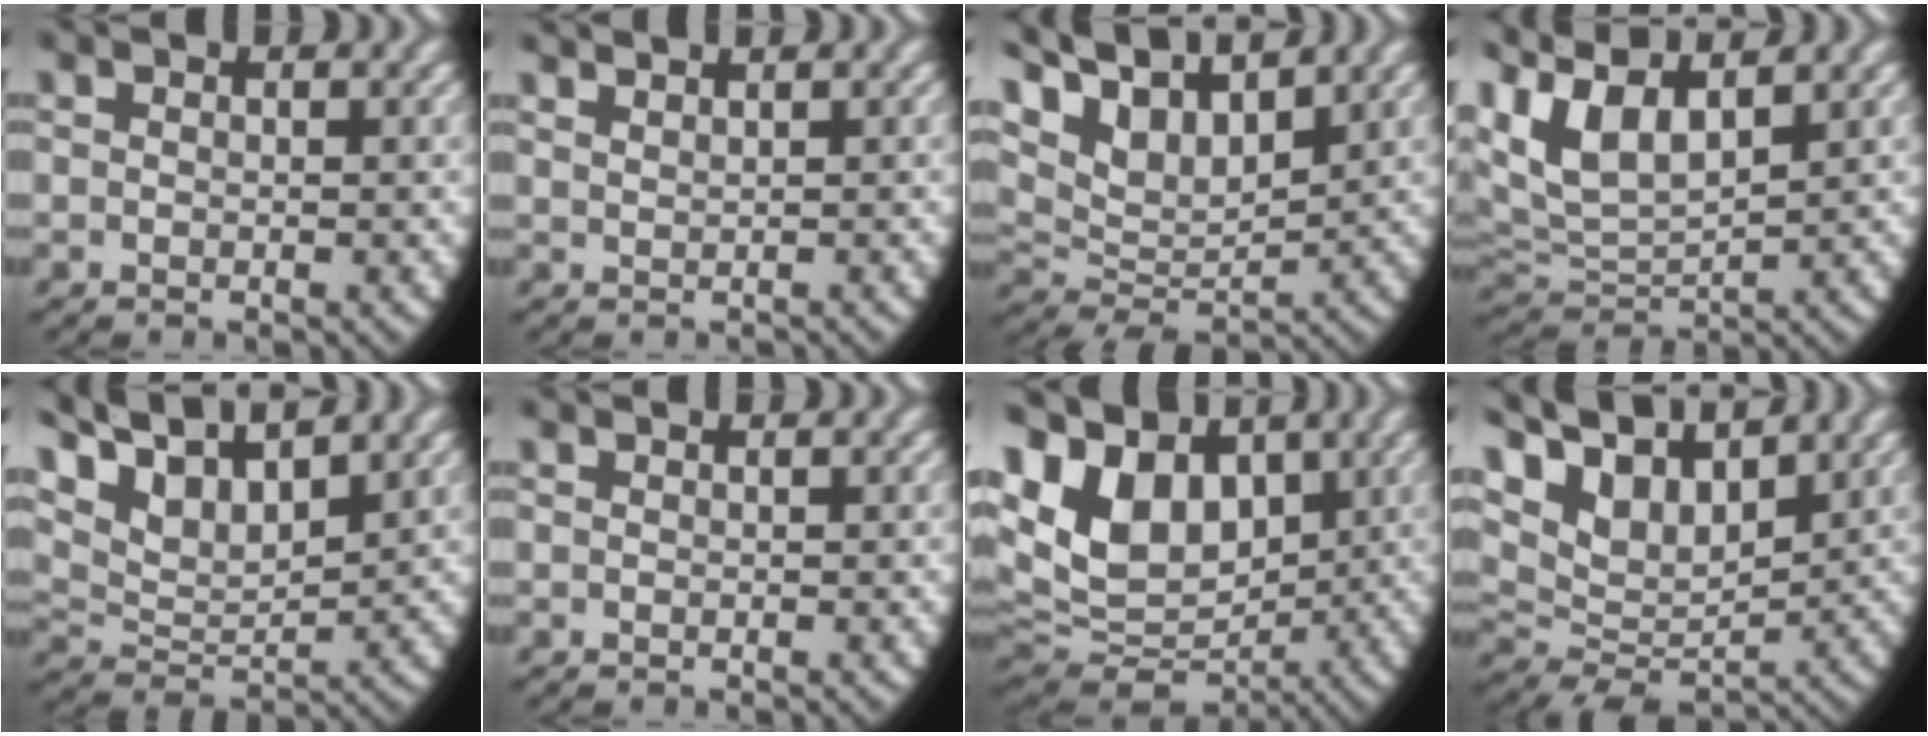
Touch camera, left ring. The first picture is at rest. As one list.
[{"total": 0.9, "force": [0.9, -0.3, 0.0], "torque": [0.001, -0.003, 0.027]}, {"total": 11.1, "force": [4.4, 7.8, 6.6], "torque": [-0.141, -0.007, 0.069]}, {"total": 10.5, "force": [3.3, 7.8, 6.1], "torque": [-0.174, -0.019, 0.059]}, {"total": 10.0, "force": [4.9, 6.4, 5.8], "torque": [-0.131, -0.004, 0.078]}, {"total": 0.0}, {"total": 15.1, "force": [1.6, 12.1, 8.9], "torque": [-0.190, -0.036, 0.032]}, {"total": 12.0, "force": [3.8, 8.9, 7.1], "torque": [-0.153, -0.015, 0.061]}]